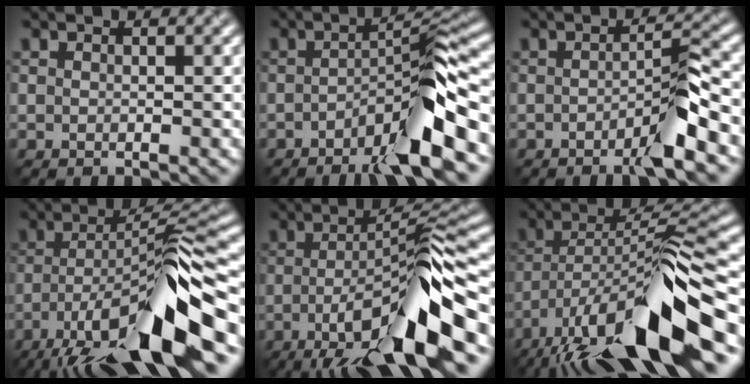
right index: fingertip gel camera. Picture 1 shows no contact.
{"total": 7.9, "force": [-3.8, 1.1, 6.8], "torque": [-0.099, 0.016, -0.070]}
{"total": 3.8, "force": [-1.7, 0.4, 3.4], "torque": [-0.051, 0.011, -0.037]}
{"total": 15.2, "force": [-7.6, 3.2, 12.8], "torque": [-0.215, 0.005, -0.128]}
{"total": 13.2, "force": [-4.9, 2.8, 12.0], "torque": [-0.179, 0.008, -0.087]}
{"total": 16.2, "force": [-9.1, 3.9, 12.8], "torque": [-0.223, 0.004, -0.159]}